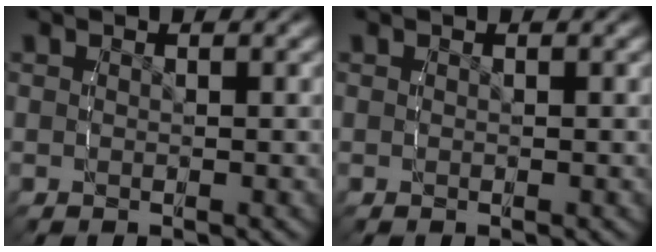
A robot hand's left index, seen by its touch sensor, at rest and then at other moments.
{"total": 0.0}